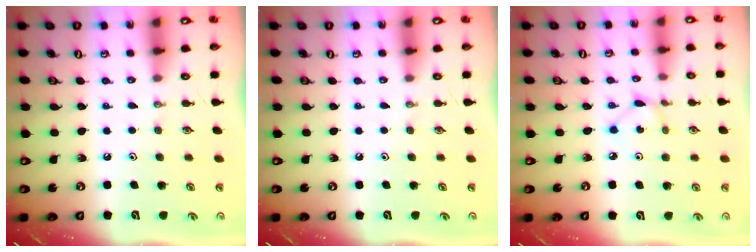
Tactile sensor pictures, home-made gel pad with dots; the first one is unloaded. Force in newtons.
{"total": 0.0}
{"total": 2.0, "press": 2.0, "slide": 0.3}